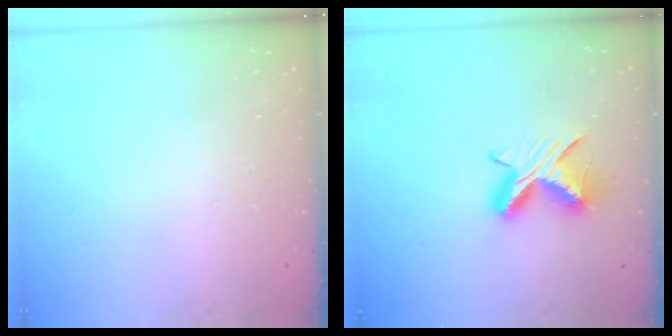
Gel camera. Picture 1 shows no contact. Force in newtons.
{"total": 8.9, "press": 8.9, "slide": 0.1}